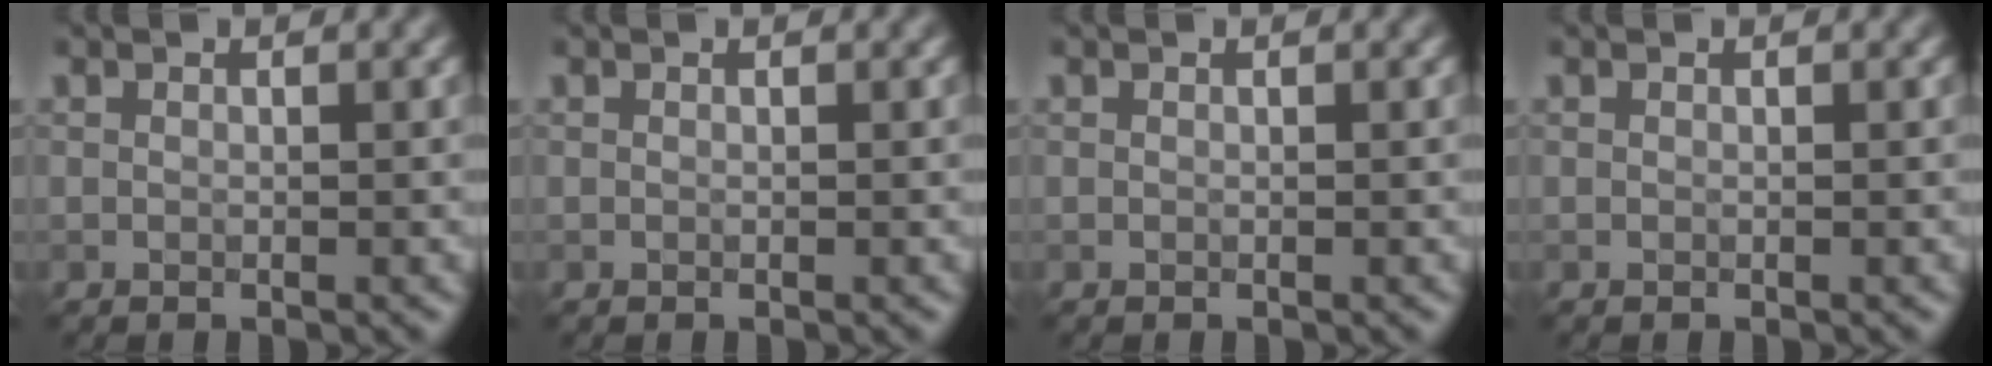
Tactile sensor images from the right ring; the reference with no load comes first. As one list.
[{"total": 0.0}, {"total": 0.0}, {"total": 0.0}]